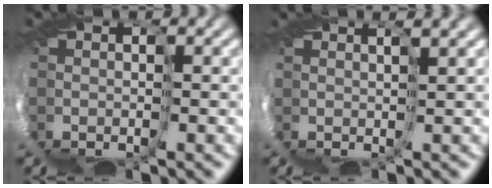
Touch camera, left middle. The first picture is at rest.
{"total": 4.3, "force": [1.6, -3.3, -2.2], "torque": [0.031, 0.002, 0.034]}